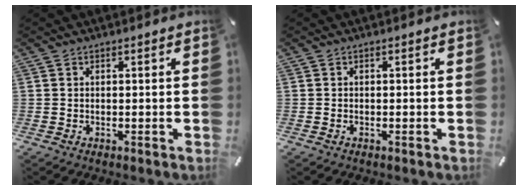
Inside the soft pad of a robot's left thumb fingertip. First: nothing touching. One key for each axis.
{"total": 0.8, "fx": -0.4, "fy": 0.4, "fz": 0.6, "tx": -0.012, "ty": -0.002, "tz": -0.007}